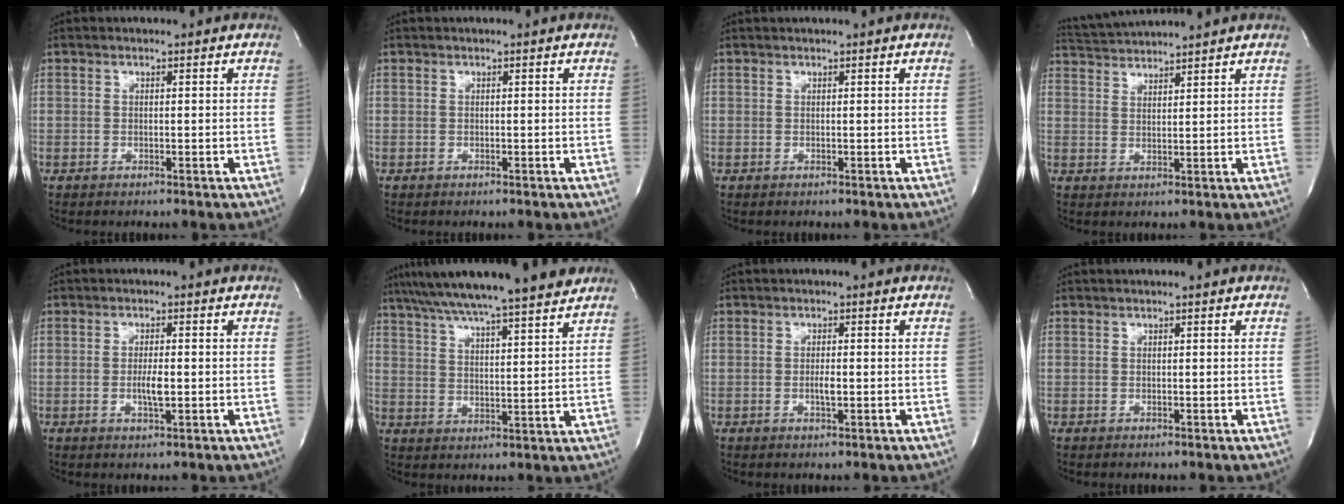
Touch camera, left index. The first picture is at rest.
{"total": 0.0}
{"total": 0.0}
{"total": 5.9, "force": [5.6, -1.3, 0.9], "torque": [-0.025, 0.013, 0.102]}
{"total": 2.7, "force": [-0.6, 0.5, 2.6], "torque": [-0.050, -0.006, -0.011]}
{"total": 18.5, "force": [16.0, 0.2, 9.5], "torque": [-0.168, 0.016, 0.234]}
{"total": 1.5, "force": [-0.4, 0.3, 1.4], "torque": [-0.027, -0.005, -0.008]}
{"total": 0.0}